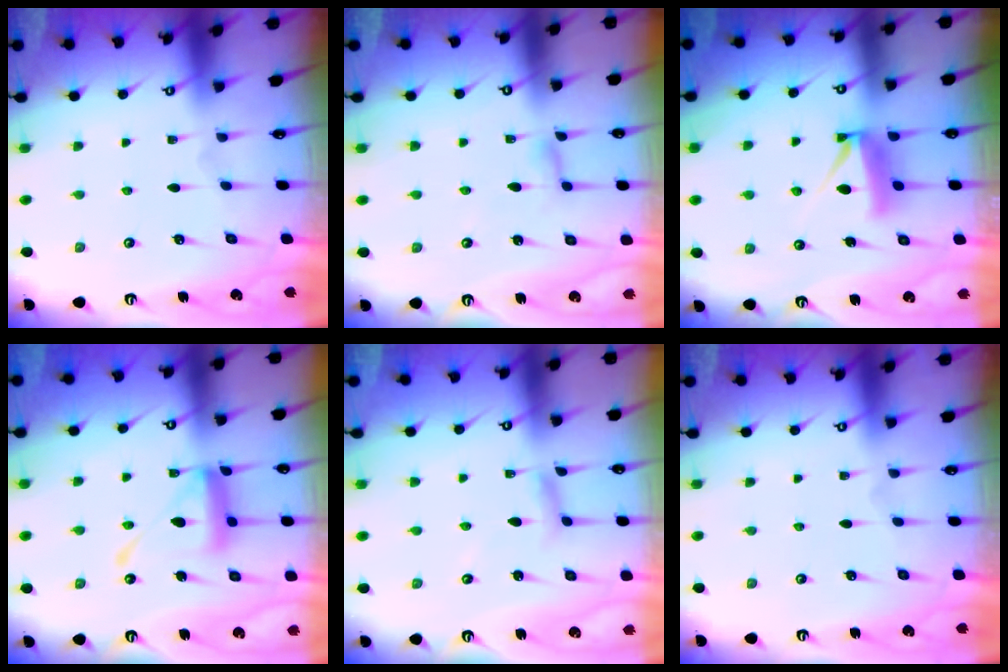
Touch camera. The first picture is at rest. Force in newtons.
{"total": 2.7, "press": 2.6, "slide": 0.2}
{"total": 8.0, "press": 8.0, "slide": 0.8}
{"total": 14.9, "press": 14.8, "slide": 1.3}
{"total": 5.2, "press": 5.2, "slide": 0.4}
{"total": 0.0}